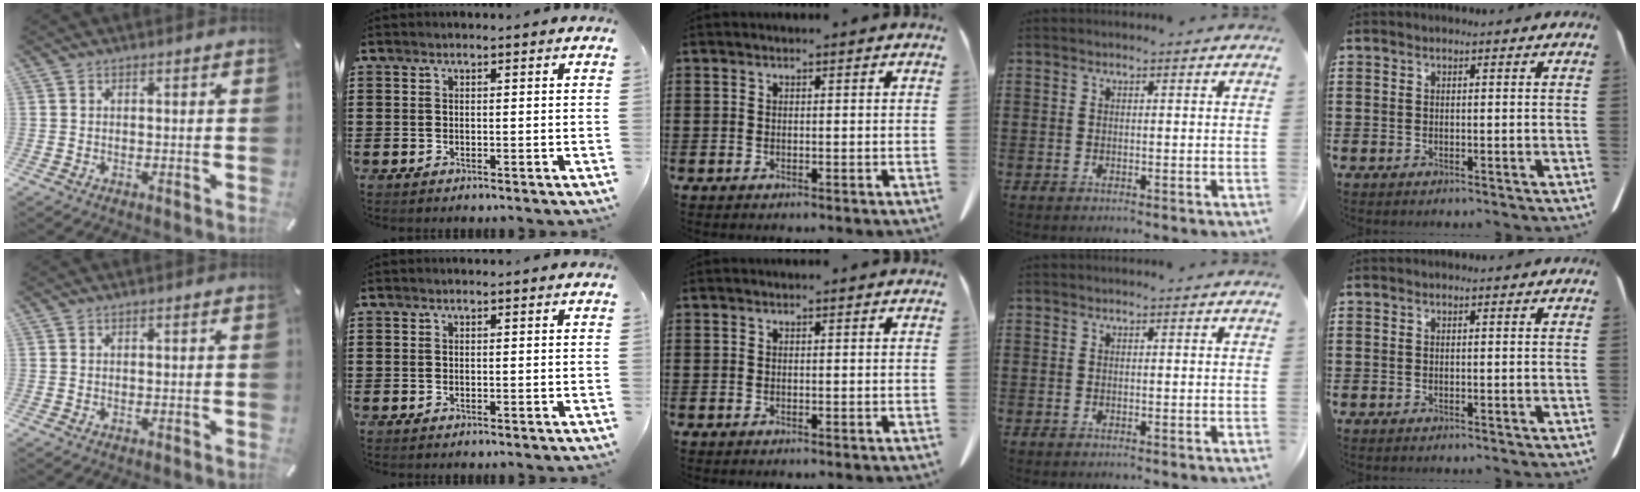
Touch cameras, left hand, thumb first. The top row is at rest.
{}